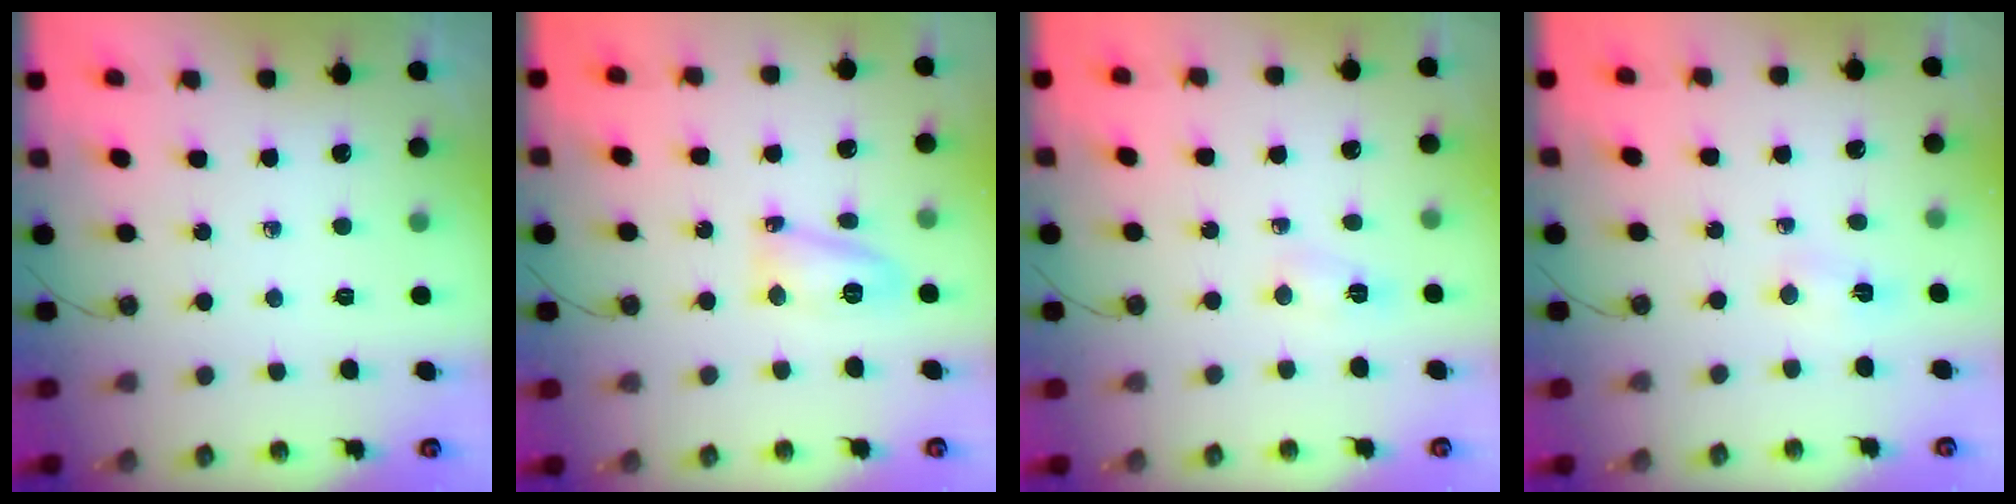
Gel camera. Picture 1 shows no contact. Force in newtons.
{"total": 8.7, "press": 8.5, "slide": 2.0}
{"total": 4.1, "press": 4.1, "slide": 0.4}
{"total": 8.3, "press": 2.8, "slide": 7.9}